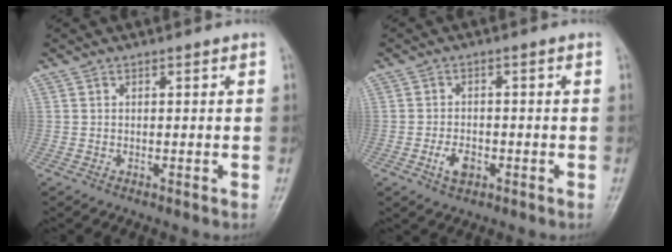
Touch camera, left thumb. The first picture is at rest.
{"total": 3.8, "force": [-1.6, 2.3, 2.6], "torque": [-0.044, 0.009, -0.027]}